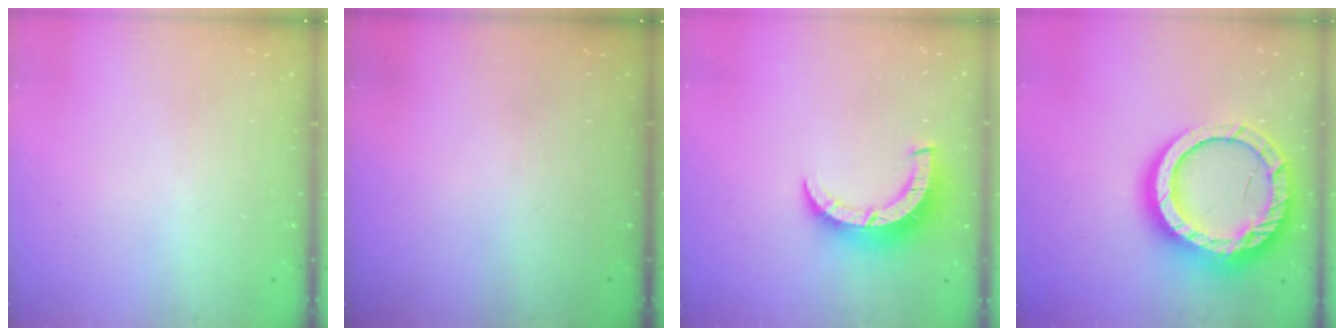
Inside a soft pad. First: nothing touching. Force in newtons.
{"total": 0.0}
{"total": 8.3, "press": 8.3, "slide": 0.6}
{"total": 22.6, "press": 22.5, "slide": 2.2}